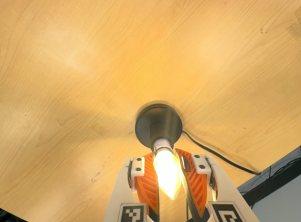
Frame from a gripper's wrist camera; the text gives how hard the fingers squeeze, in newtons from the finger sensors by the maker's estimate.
{"total": 24.7, "left": 21.0, "right": 28.4}